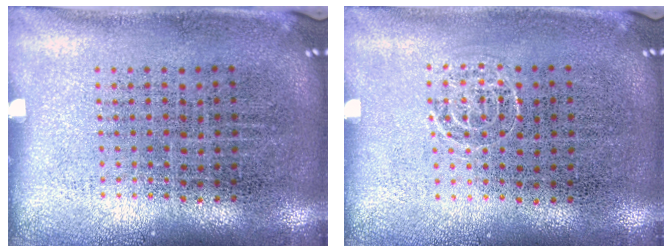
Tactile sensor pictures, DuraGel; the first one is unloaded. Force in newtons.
{"total": 0.9, "press": 0.9, "slide": 0.2}